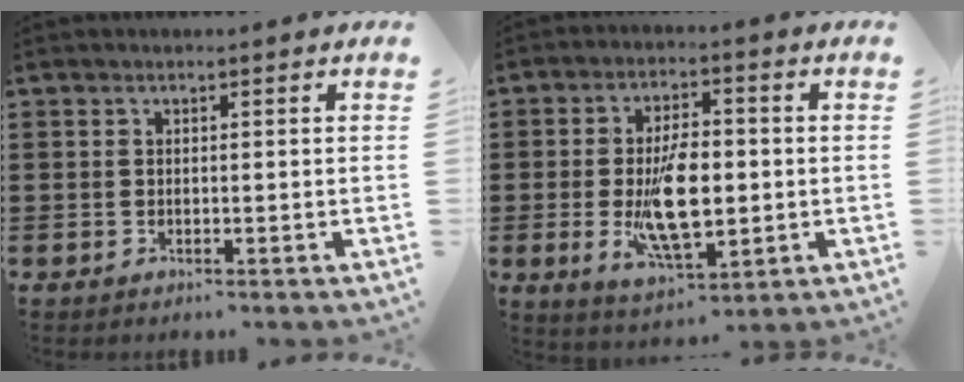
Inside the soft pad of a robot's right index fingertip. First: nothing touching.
{"total": 11.0, "force": [-1.1, 5.0, 9.8], "torque": [-0.184, -0.011, -0.022]}